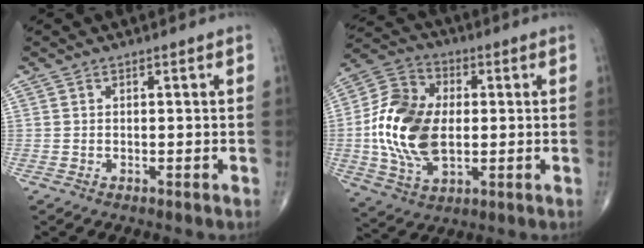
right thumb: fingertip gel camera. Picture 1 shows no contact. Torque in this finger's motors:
{"motor_torque": [0.18, 0.22, 0.78, -0.76, 0.17]}